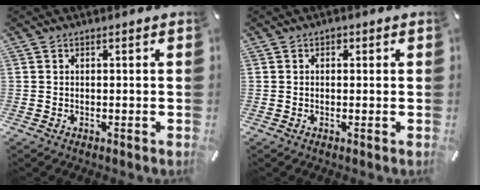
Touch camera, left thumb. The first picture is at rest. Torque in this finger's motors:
{"motor_torque": [0.31, 0.44, 0.11, -0.20, 0.01]}